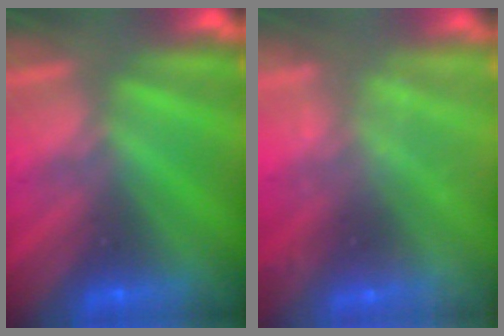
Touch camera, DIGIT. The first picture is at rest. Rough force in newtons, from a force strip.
{"total": 2.2}